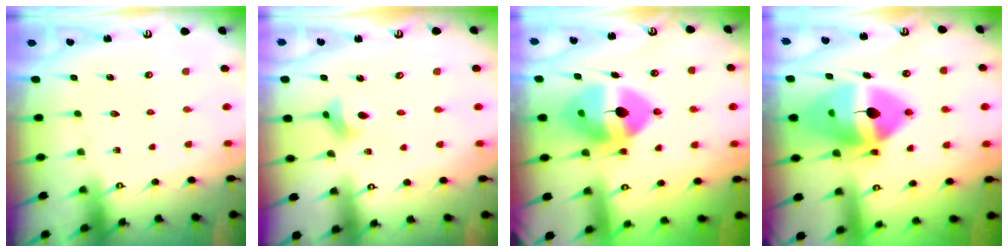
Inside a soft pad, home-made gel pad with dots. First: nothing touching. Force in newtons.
{"total": 3.4, "press": 3.4, "slide": 0.3}
{"total": 12.9, "press": 12.8, "slide": 1.8}
{"total": 19.4, "press": 19.2, "slide": 3.2}